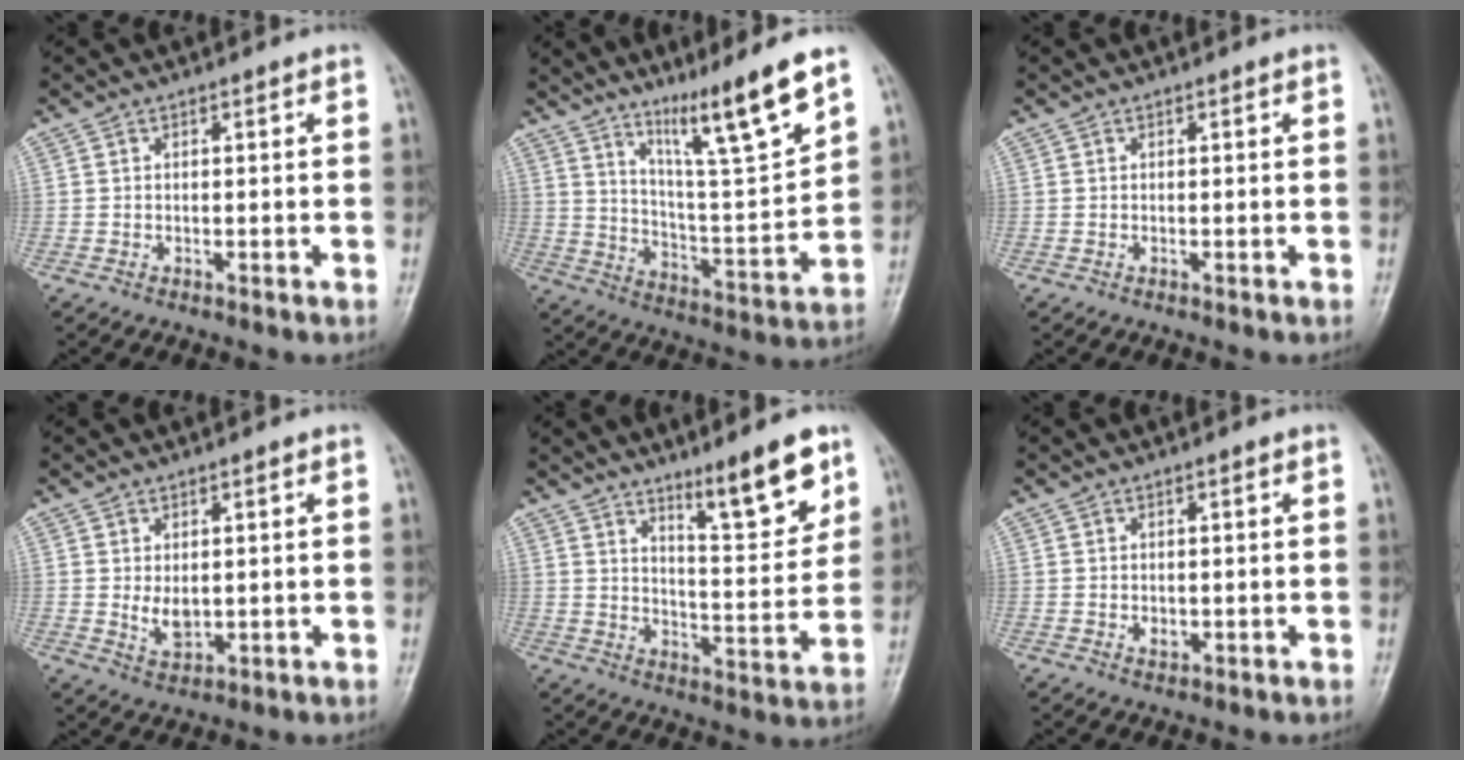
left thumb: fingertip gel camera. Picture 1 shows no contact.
{"total": 15.0, "force": [10.2, 0.8, 10.9], "torque": [-0.172, -0.073, 0.181]}
{"total": 0.0}
{"total": 4.0, "force": [0.6, 2.4, 3.1], "torque": [-0.044, -0.013, 0.018]}
{"total": 12.3, "force": [8.1, 2.4, 9.0], "torque": [-0.115, -0.062, 0.131]}
{"total": 1.5, "force": [0.0, 1.1, 1.0], "torque": [-0.010, -0.002, 0.002]}